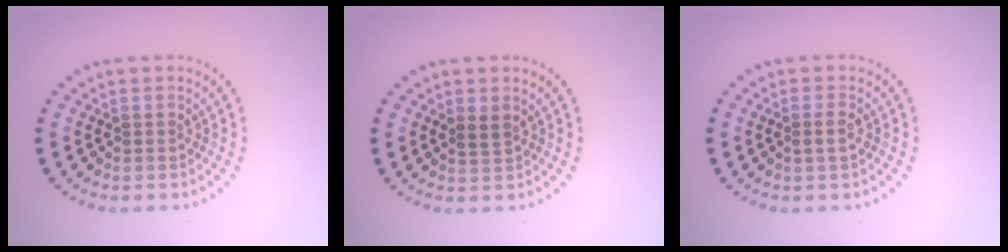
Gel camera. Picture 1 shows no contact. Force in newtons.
{"total": 1.1, "press": 0.9, "slide": 0.6}
{"total": 1.2, "press": 1.0, "slide": 0.6}